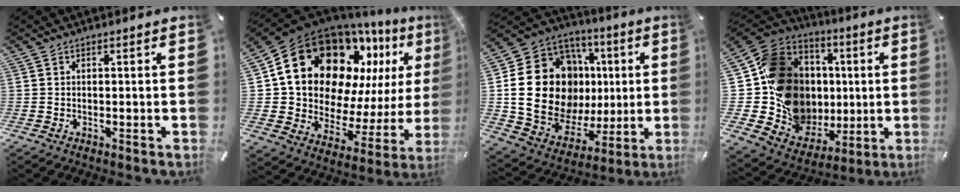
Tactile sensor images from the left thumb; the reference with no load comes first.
{"total": 21.5, "force": [11.1, 14.9, 10.8], "torque": [-0.181, -0.092, 0.212]}
{"total": 23.7, "force": [3.6, 18.4, 14.5], "torque": [-0.276, -0.025, 0.091]}
{"total": 20.4, "force": [1.6, 18.3, 8.8], "torque": [-0.148, -0.024, 0.069]}